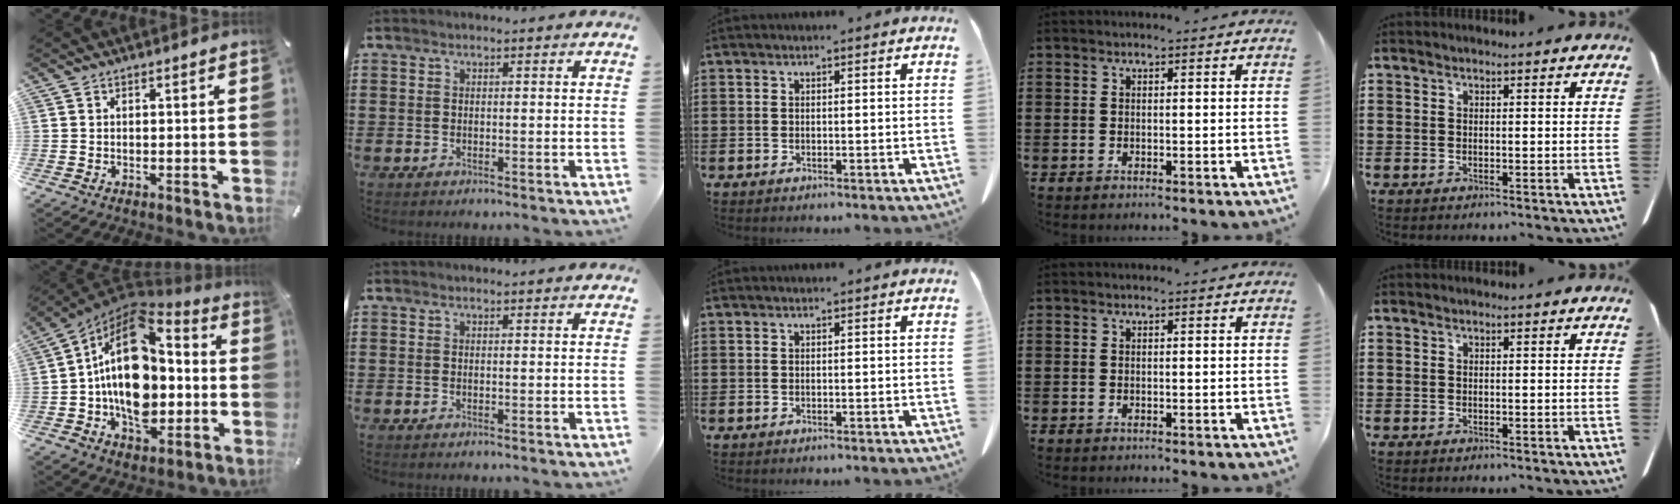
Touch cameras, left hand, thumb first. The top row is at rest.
{"thumb": {"total": 21.2, "force": [-0.1, 14.4, 15.5], "torque": [-0.268, -0.016, 0.000]}, "index": {"total": 0.7, "force": [0.6, 0.0, 0.2], "torque": [-0.005, -0.002, 0.014]}}